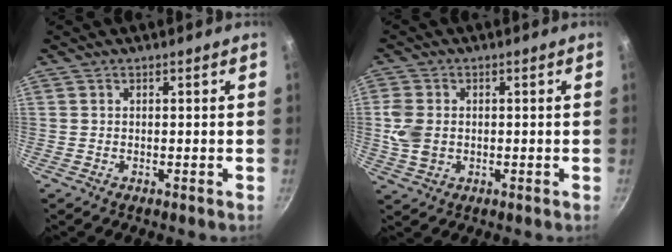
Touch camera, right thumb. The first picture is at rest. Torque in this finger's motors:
{"motor_torque": [0.72, 1.05, 0.70, 0.19, 0.11]}